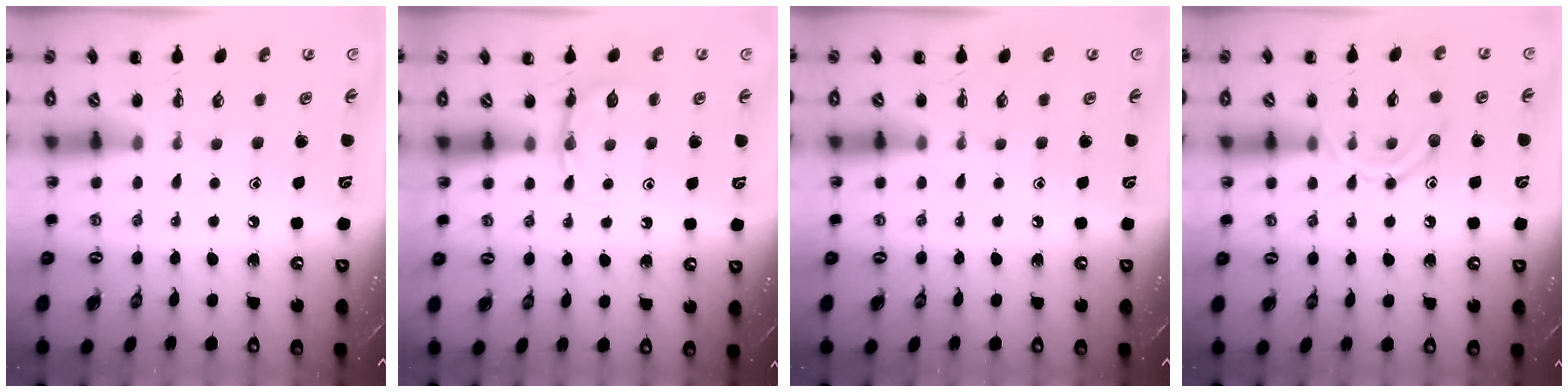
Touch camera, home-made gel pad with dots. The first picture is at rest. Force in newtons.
{"total": 5.9, "press": 5.7, "slide": 1.7}
{"total": 0.0}
{"total": 9.8, "press": 9.7, "slide": 0.8}